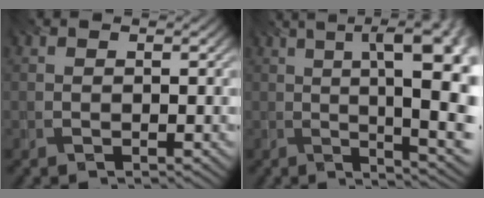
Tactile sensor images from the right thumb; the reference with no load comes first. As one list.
[{"total": 15.8, "force": [1.4, 4.9, 14.9], "torque": [-0.175, 0.037, 0.029]}]